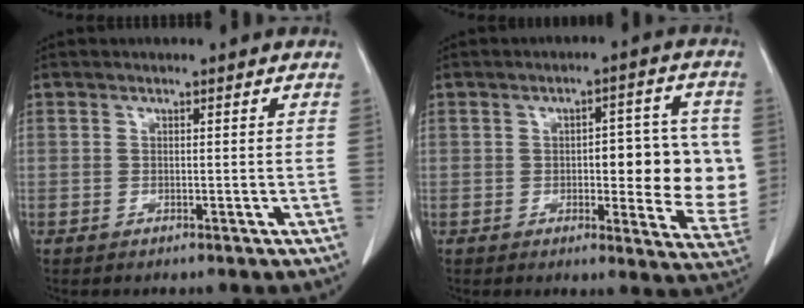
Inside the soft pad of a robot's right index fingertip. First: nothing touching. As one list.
[{"total": 12.9, "force": [0.0, 4.4, 12.1], "torque": [-0.138, 0.010, 0.006]}]